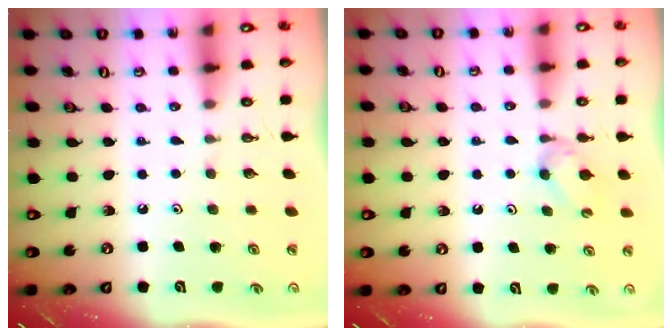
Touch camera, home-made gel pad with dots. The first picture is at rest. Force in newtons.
{"total": 4.0, "press": 3.9, "slide": 0.7}